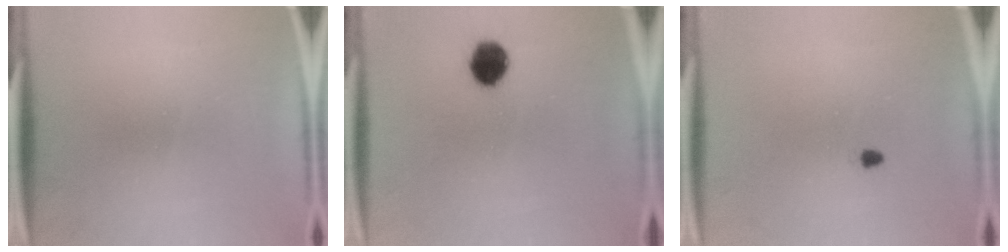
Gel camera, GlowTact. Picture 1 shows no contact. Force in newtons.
{"total": 6.9}
{"total": 0.8}